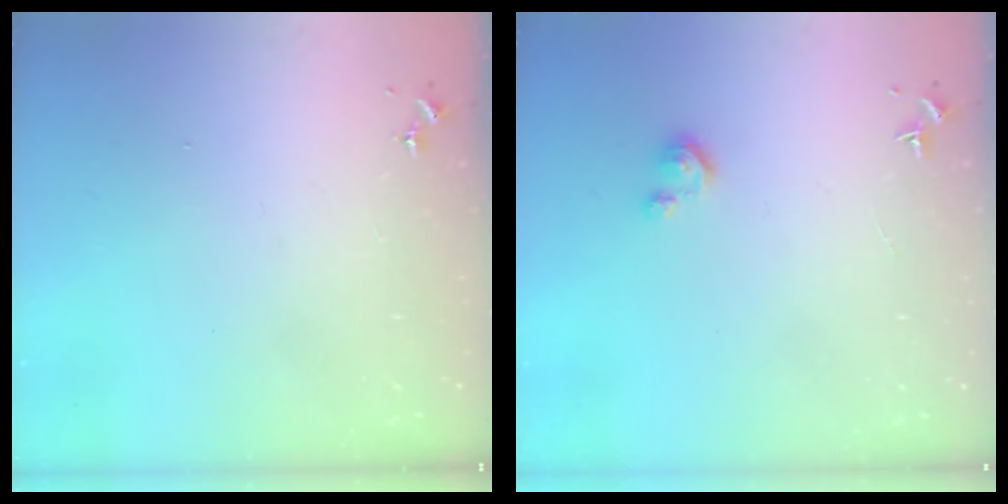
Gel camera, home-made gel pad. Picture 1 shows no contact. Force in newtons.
{"total": 2.8, "press": 2.8, "slide": 0.3}